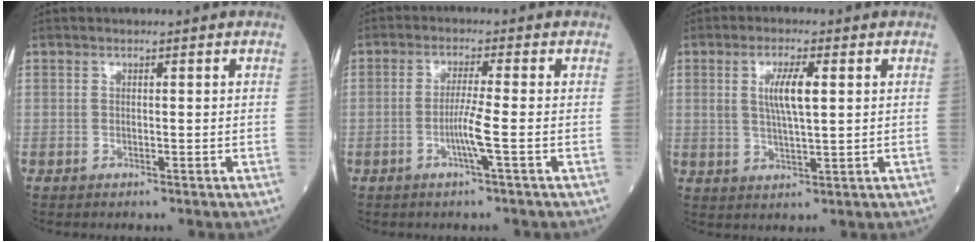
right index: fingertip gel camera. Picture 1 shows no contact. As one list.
[{"total": 4.1, "force": [-1.2, -0.8, 3.9], "torque": [-0.077, -0.005, -0.027]}, {"total": 5.8, "force": [1.5, 0.9, 5.5], "torque": [-0.107, 0.001, 0.030]}]